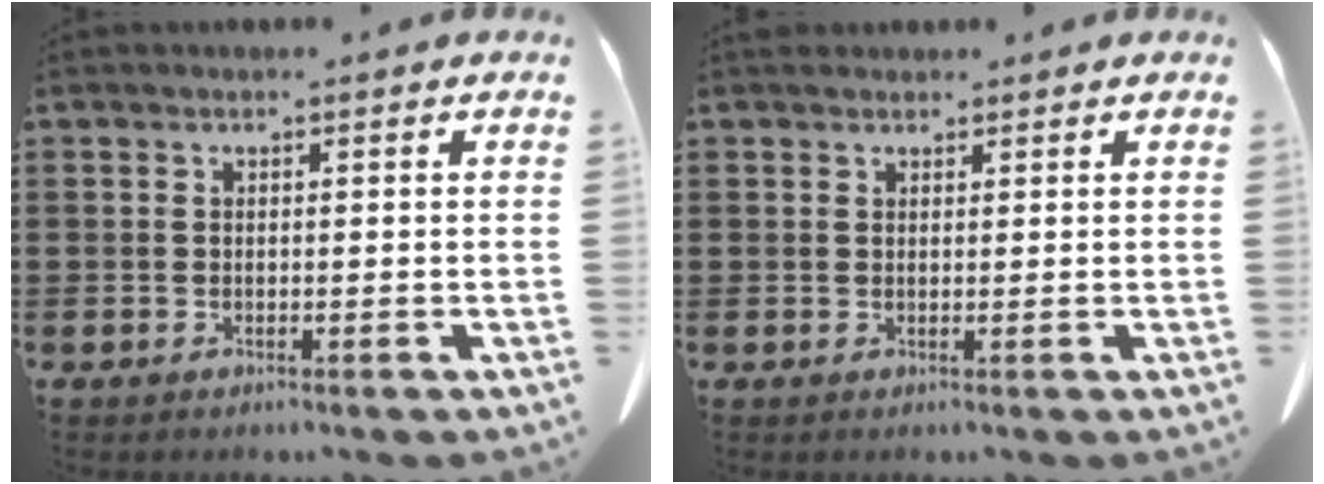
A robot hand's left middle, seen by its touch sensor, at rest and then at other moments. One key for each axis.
{"total": 1.3, "fx": 1.2, "fy": 0.5, "fz": 0.1, "tx": -0.005, "ty": 0.000, "tz": 0.025}